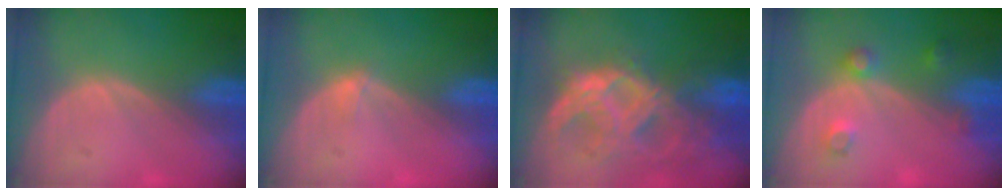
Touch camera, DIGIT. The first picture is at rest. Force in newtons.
{"total": 1.1, "press": 0.8, "slide": 0.7}
{"total": 11.0, "press": 9.3, "slide": 5.7}
{"total": 3.5, "press": 3.3, "slide": 1.2}